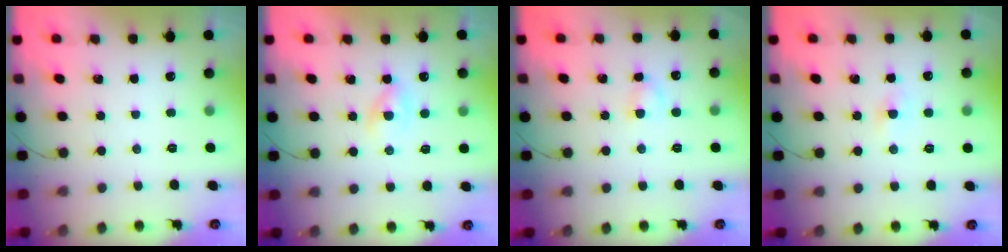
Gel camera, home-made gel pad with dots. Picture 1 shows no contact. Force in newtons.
{"total": 2.2, "press": 2.0, "slide": 1.0}
{"total": 2.8, "press": 2.6, "slide": 1.2}
{"total": 2.1, "press": 1.9, "slide": 0.7}